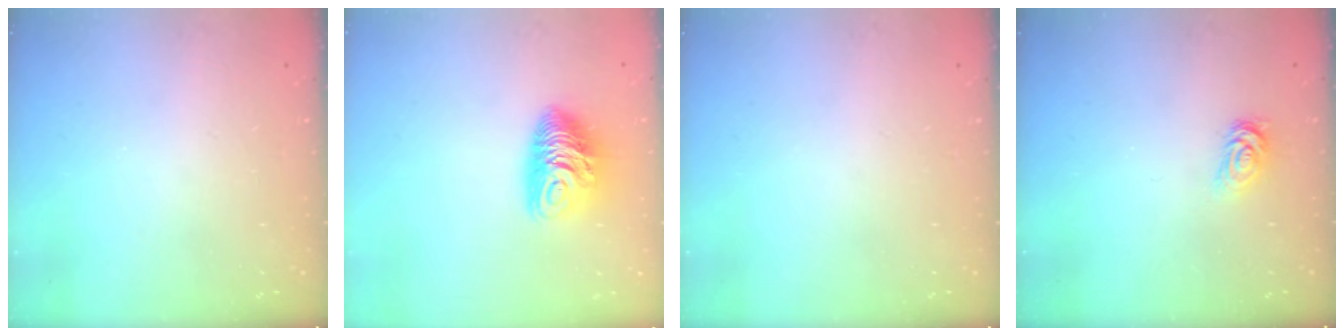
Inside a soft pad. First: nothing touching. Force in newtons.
{"total": 10.6, "press": 10.6, "slide": 0.7}
{"total": 0.0}
{"total": 2.7, "press": 2.7, "slide": 0.4}